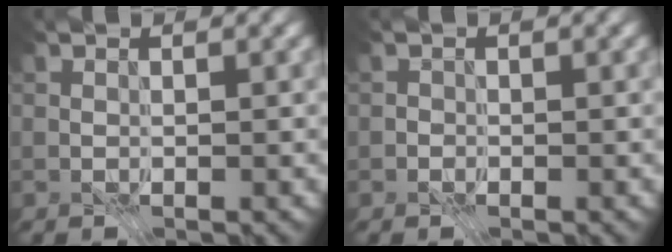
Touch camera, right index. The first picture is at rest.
{"total": 0.6, "force": [-0.5, 0.4, -0.1], "torque": [0.007, -0.002, -0.012]}